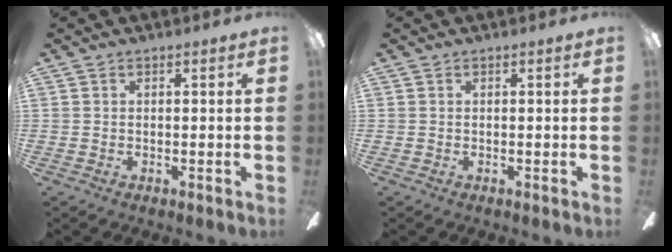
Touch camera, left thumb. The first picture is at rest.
{"total": 0.0}